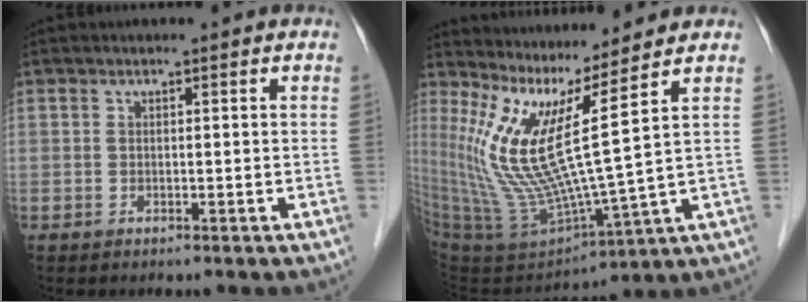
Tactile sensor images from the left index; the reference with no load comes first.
{"total": 13.6, "force": [6.8, -1.5, 11.7], "torque": [-0.251, -0.039, 0.139]}